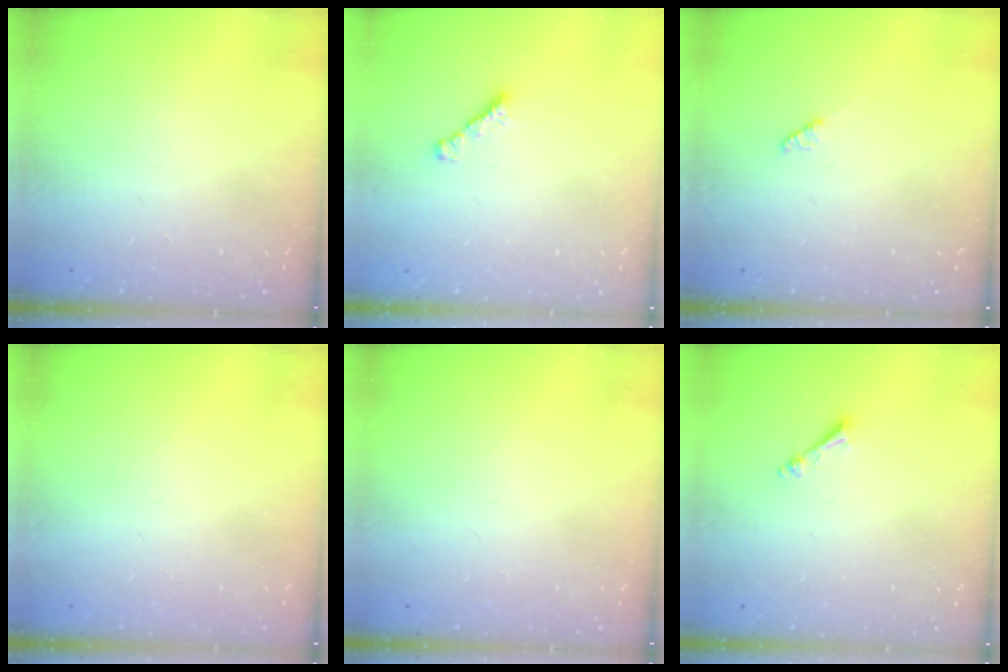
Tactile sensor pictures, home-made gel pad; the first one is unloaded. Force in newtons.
{"total": 1.8, "press": 1.7, "slide": 0.6}
{"total": 2.2, "press": 2.2, "slide": 0.3}
{"total": 0.0}
{"total": 0.0}
{"total": 2.5, "press": 2.5, "slide": 0.3}